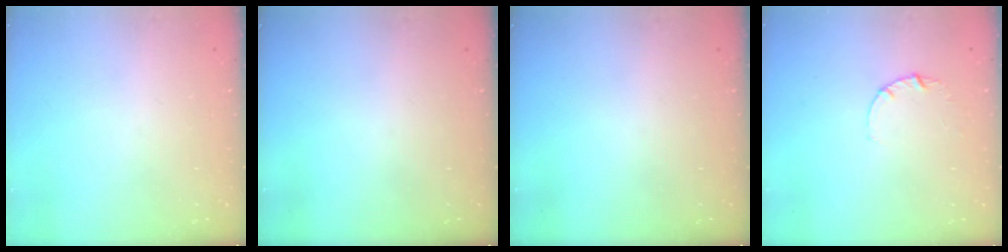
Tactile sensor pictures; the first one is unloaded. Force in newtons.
{"total": 0.0}
{"total": 0.0}
{"total": 2.8, "press": 2.8, "slide": 0.3}